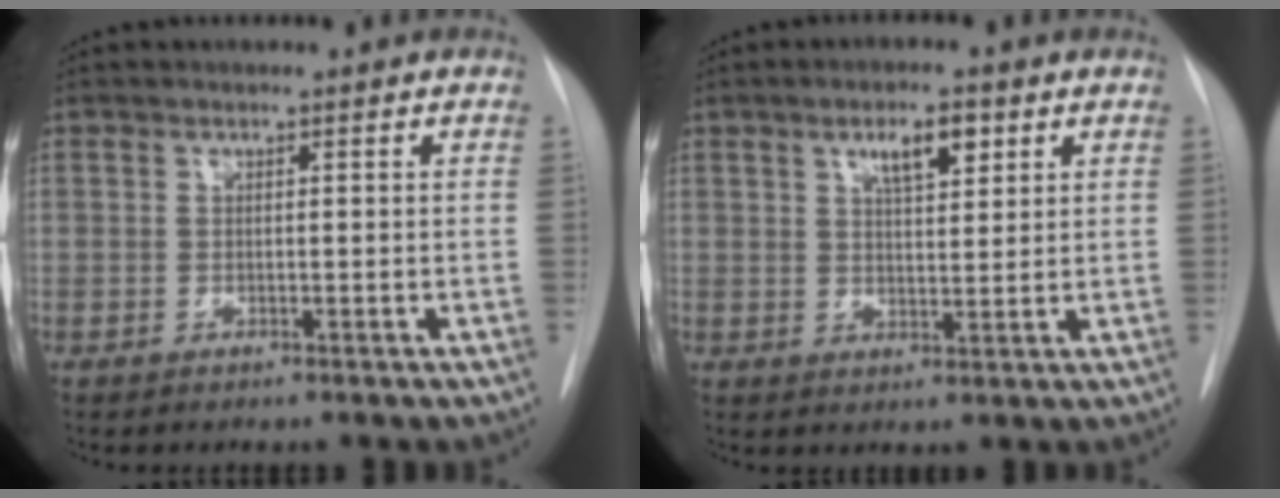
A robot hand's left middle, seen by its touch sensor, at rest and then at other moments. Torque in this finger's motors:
{"motor_torque": [0.35, -0.30, -0.02, 0.00]}